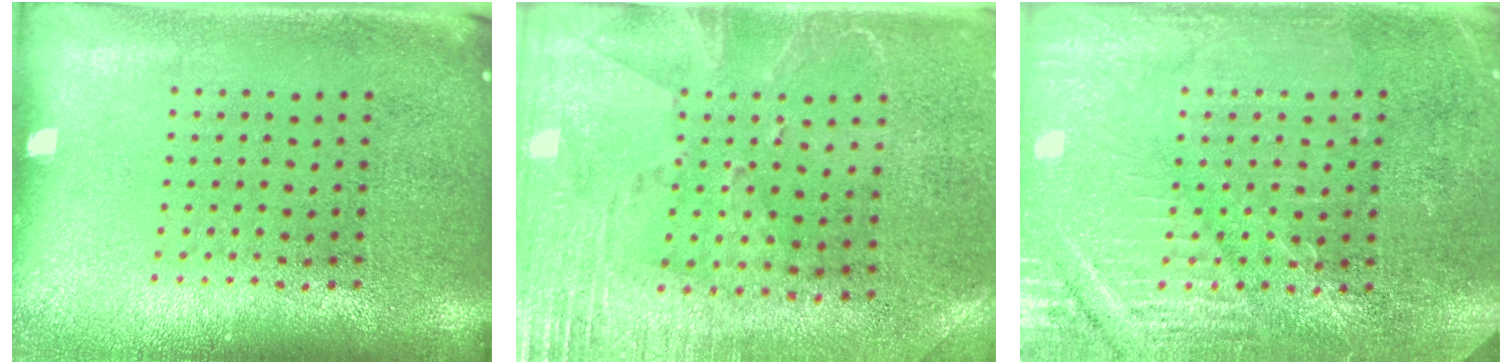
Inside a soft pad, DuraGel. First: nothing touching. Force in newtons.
{"total": 2.7, "press": 2.3, "slide": 1.5}
{"total": 3.2, "press": 3.2, "slide": 0.4}